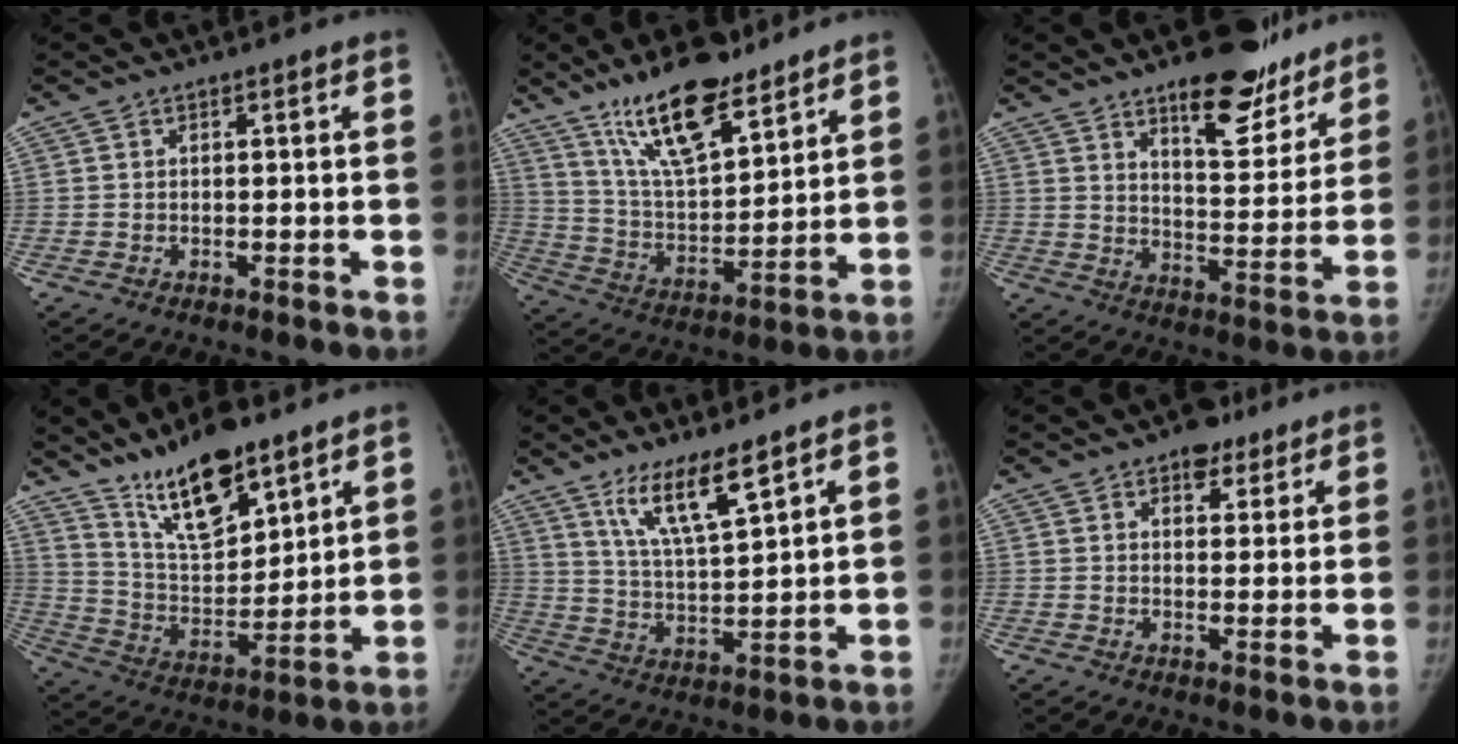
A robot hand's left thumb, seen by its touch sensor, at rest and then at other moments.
{"total": 17.1, "force": [12.1, 5.7, 10.7], "torque": [-0.153, -0.066, 0.221]}
{"total": 15.4, "force": [11.3, 6.1, 8.6], "torque": [-0.062, -0.080, 0.166]}
{"total": 16.3, "force": [11.7, 5.6, 9.9], "torque": [-0.132, -0.071, 0.218]}
{"total": 10.3, "force": [7.0, 1.8, 7.3], "torque": [-0.127, -0.047, 0.140]}
{"total": 5.8, "force": [3.9, 3.5, 2.6], "torque": [-0.001, -0.018, 0.054]}